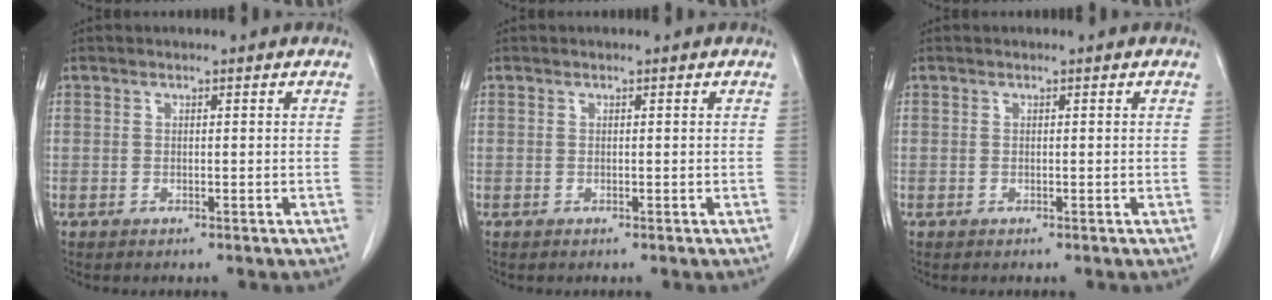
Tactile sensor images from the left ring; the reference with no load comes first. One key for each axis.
{"total": 0.0}
{"total": 0.0}